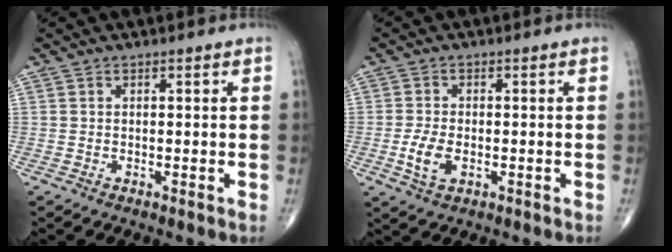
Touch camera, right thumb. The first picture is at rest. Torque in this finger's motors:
{"motor_torque": [0.17, -0.07, 0.55, -0.02, 0.13]}